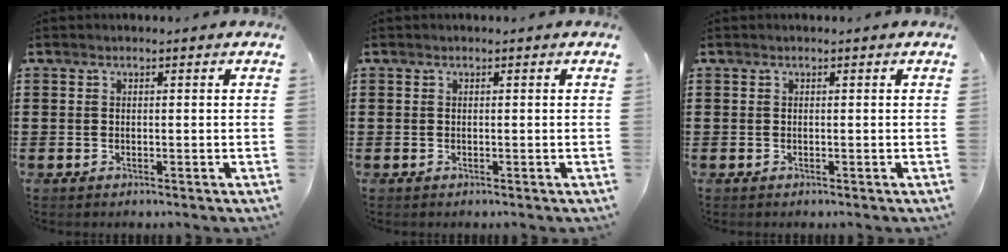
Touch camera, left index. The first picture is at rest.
{"total": 0.0}
{"total": 0.0}